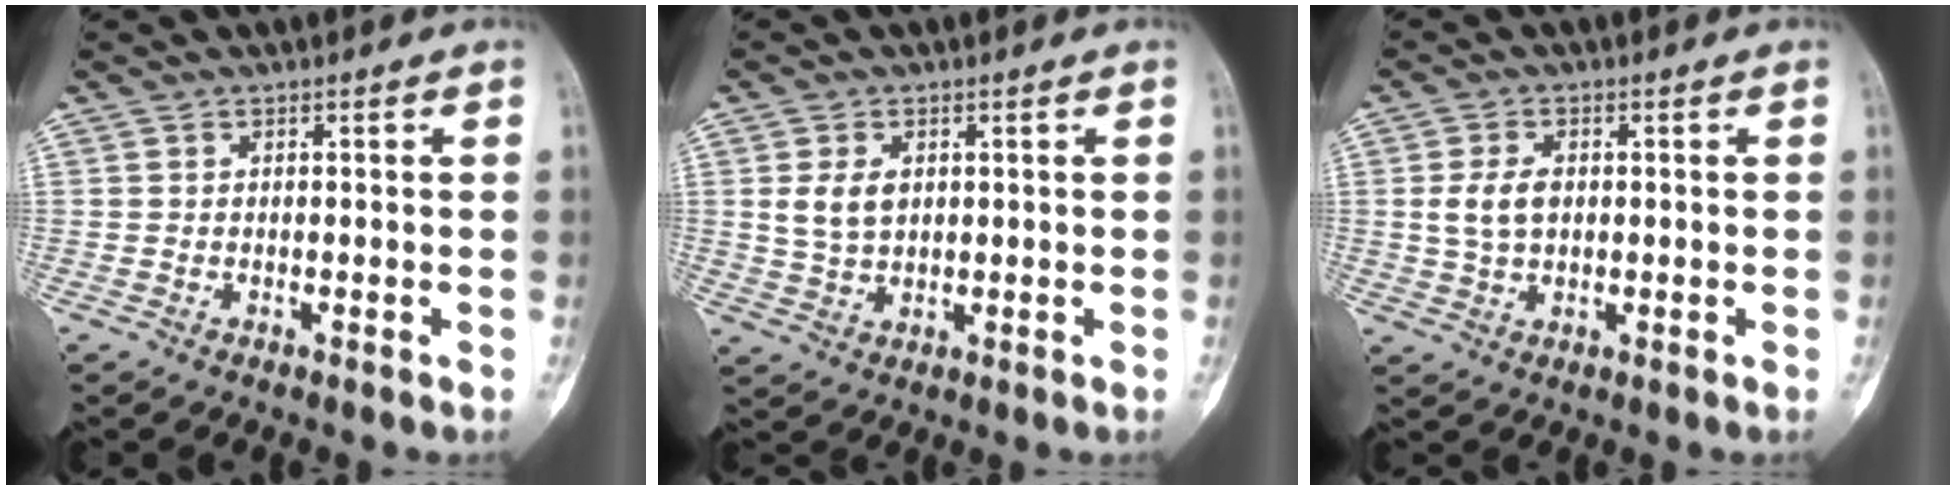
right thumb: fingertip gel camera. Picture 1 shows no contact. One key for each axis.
{"total": 5.1, "fx": 1.2, "fy": 3.5, "fz": 3.5, "tx": -0.058, "ty": -0.005, "tz": 0.029}
{"total": 5.3, "fx": 0.5, "fy": 3.5, "fz": 3.9, "tx": -0.074, "ty": 0.002, "tz": 0.013}